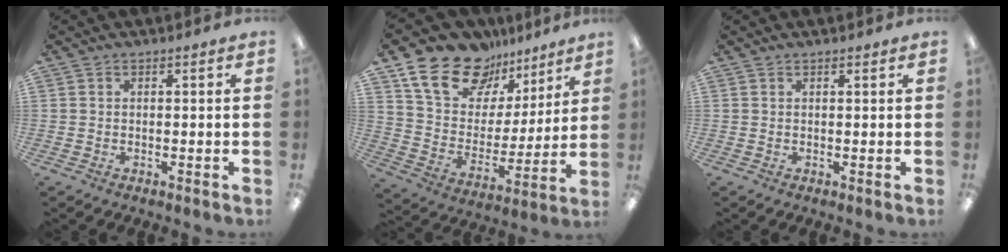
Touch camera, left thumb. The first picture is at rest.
{"total": 18.2, "force": [13.1, 10.6, 6.9], "torque": [-0.138, -0.081, 0.242]}
{"total": 0.6, "force": [0.5, 0.1, 0.3], "torque": [-0.007, 0.000, 0.009]}